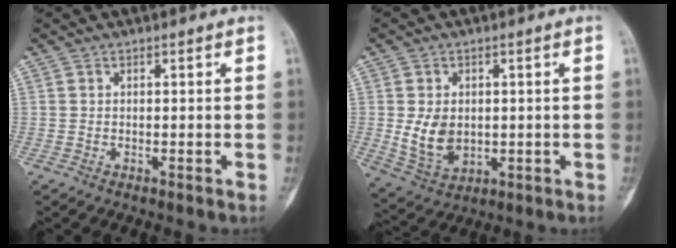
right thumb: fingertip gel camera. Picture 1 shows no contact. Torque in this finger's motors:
{"motor_torque": [-0.07, 0.26, 0.80, 0.09, 0.06]}